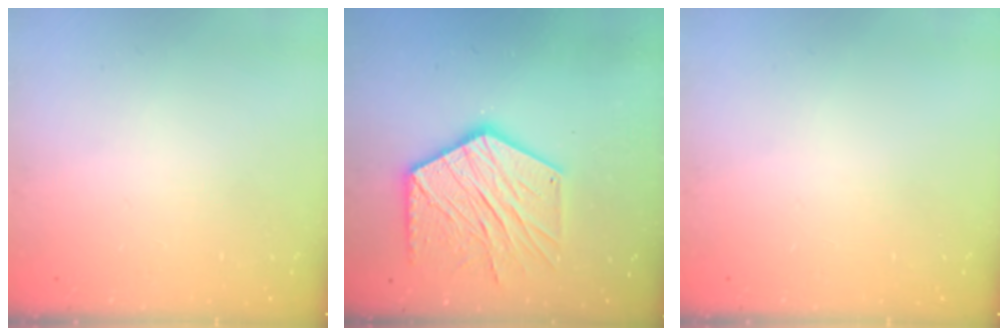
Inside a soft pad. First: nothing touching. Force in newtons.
{"total": 18.3, "press": 18.2, "slide": 1.6}
{"total": 0.0}